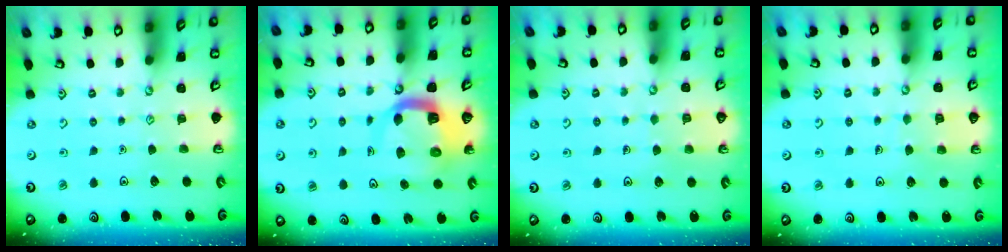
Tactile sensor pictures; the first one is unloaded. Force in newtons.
{"total": 9.0, "press": 8.9, "slide": 1.2}
{"total": 4.3, "press": 4.3, "slide": 0.3}
{"total": 4.7, "press": 4.6, "slide": 0.4}